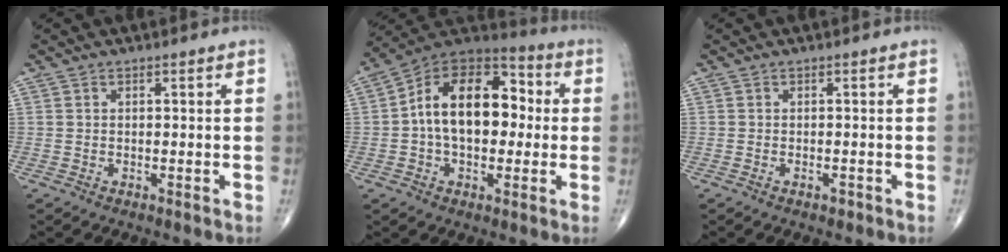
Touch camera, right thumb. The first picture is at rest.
{"total": 18.4, "force": [0.8, 11.4, 14.4], "torque": [-0.202, 0.042, 0.003]}
{"total": 1.0, "force": [-0.7, 0.4, 0.6], "torque": [-0.009, 0.003, -0.011]}